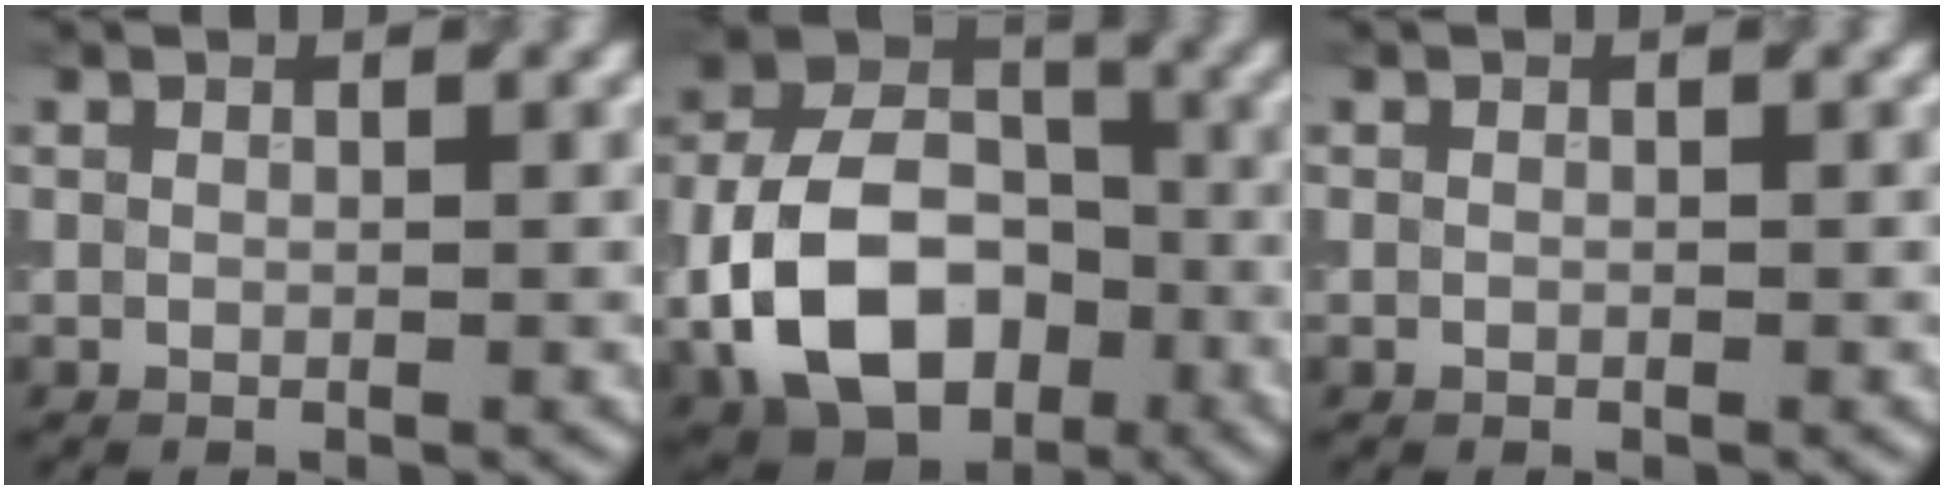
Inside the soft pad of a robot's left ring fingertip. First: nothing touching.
{"total": 11.6, "force": [-3.6, 8.0, 7.6], "torque": [-0.155, -0.001, -0.069]}
{"total": 0.0}